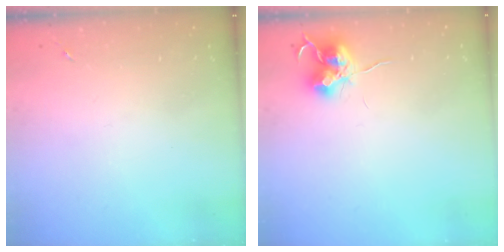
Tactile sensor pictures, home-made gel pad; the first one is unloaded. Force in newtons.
{"total": 10.9, "press": 10.8, "slide": 0.8}